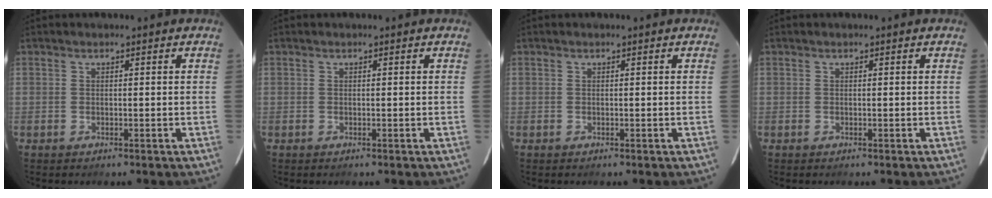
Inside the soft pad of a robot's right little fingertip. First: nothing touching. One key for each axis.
{"total": 0.0}
{"total": 0.0}
{"total": 0.0}